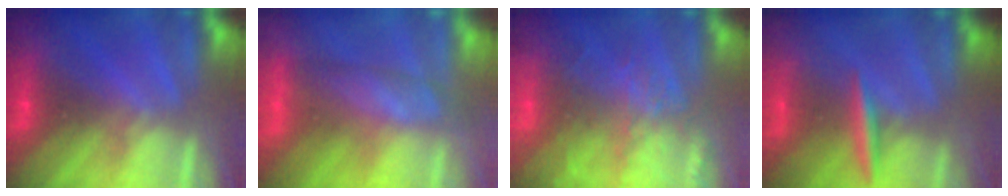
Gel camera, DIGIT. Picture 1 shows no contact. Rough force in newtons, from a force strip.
{"total": 4.3}
{"total": 9.6}
{"total": 2.9}